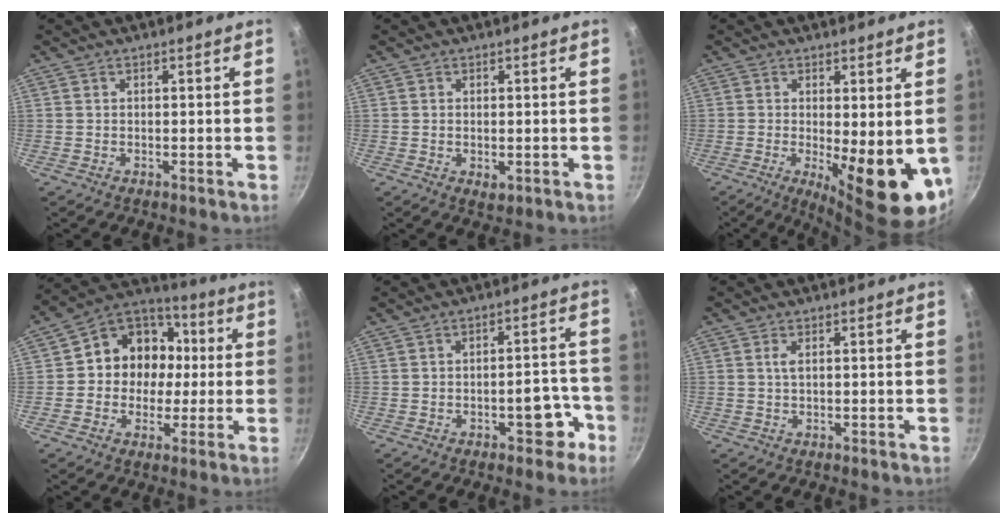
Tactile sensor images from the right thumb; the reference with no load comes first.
{"total": 2.1, "force": [-0.2, 1.2, 1.7], "torque": [-0.025, -0.006, -0.001]}
{"total": 13.1, "force": [-1.8, 4.4, 12.2], "torque": [-0.143, -0.018, -0.012]}
{"total": 13.9, "force": [0.4, 12.2, 6.6], "torque": [-0.060, 0.033, -0.012]}
{"total": 6.6, "force": [-3.3, 3.4, 4.6], "torque": [-0.019, 0.038, -0.034]}
{"total": 1.2, "force": [0.3, 0.5, 1.1], "torque": [-0.021, 0.001, 0.004]}